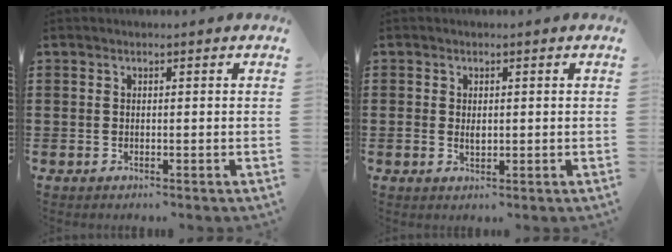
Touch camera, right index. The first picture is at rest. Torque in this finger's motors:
{"motor_torque": [0.12, 0.09, 0.01, 0.03]}